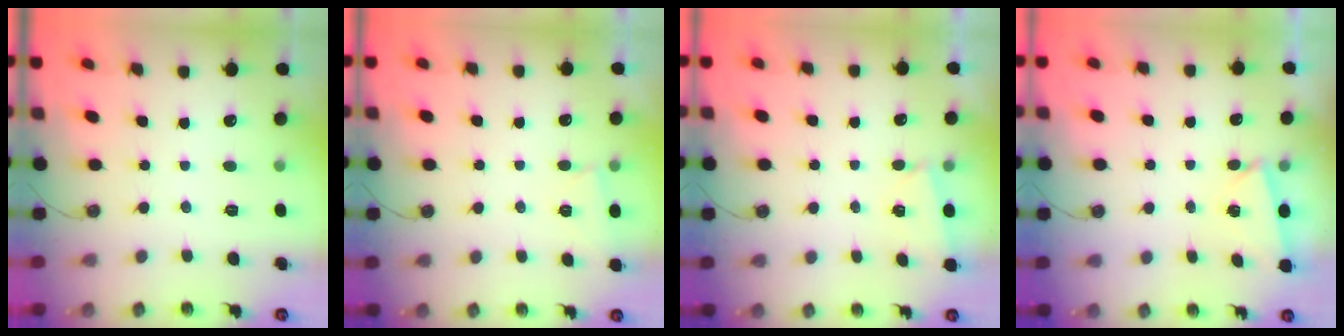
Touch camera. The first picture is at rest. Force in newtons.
{"total": 2.1, "press": 1.9, "slide": 0.9}
{"total": 2.1, "press": 0.8, "slide": 1.9}
{"total": 2.2, "press": 1.2, "slide": 1.8}